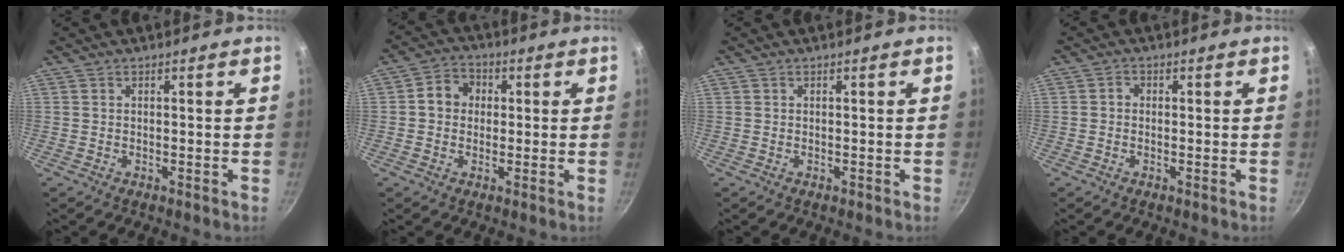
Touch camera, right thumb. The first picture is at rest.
{"total": 6.0, "force": [0.6, 5.2, 2.9], "torque": [-0.020, 0.013, -0.003]}
{"total": 0.0}
{"total": 1.3, "force": [-0.2, 1.1, 0.6], "torque": [-0.009, 0.007, -0.007]}